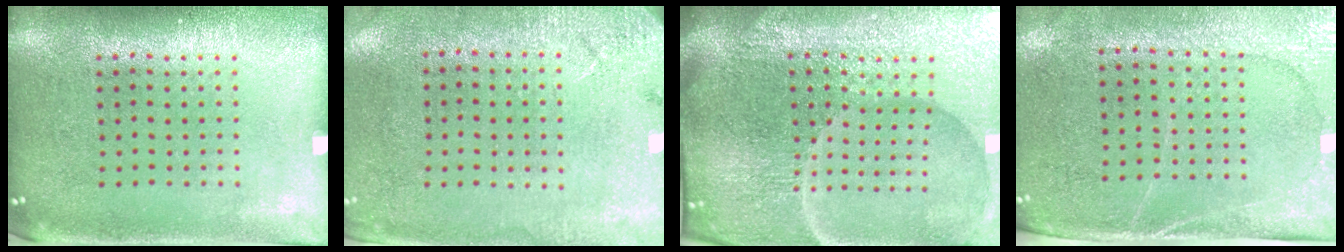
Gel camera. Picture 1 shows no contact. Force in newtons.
{"total": 2.6, "press": 2.2, "slide": 1.3}
{"total": 7.2, "press": 6.4, "slide": 3.4}
{"total": 2.9, "press": 2.5, "slide": 1.4}